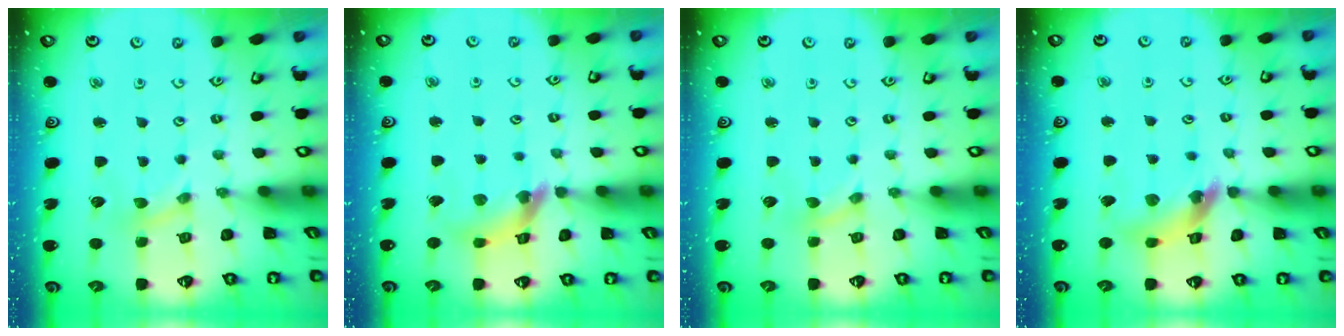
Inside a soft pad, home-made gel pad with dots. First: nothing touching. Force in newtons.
{"total": 10.3, "press": 10.2, "slide": 1.1}
{"total": 0.0}
{"total": 11.8, "press": 11.7, "slide": 1.4}